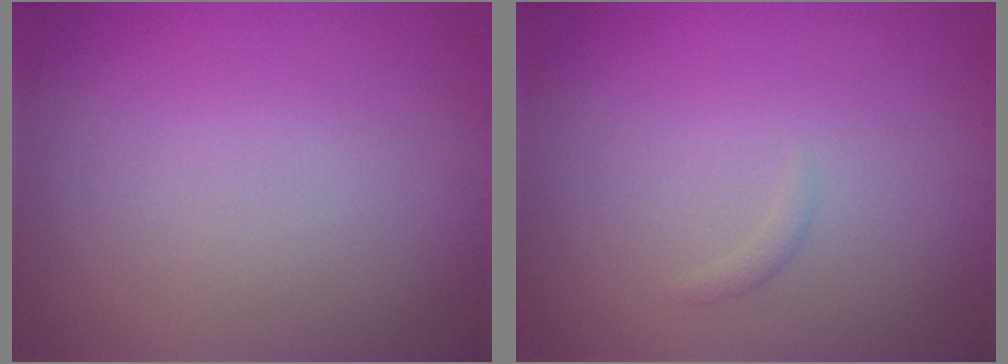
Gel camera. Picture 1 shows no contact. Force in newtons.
{"total": 0.6, "press": 0.6, "slide": 0.1}